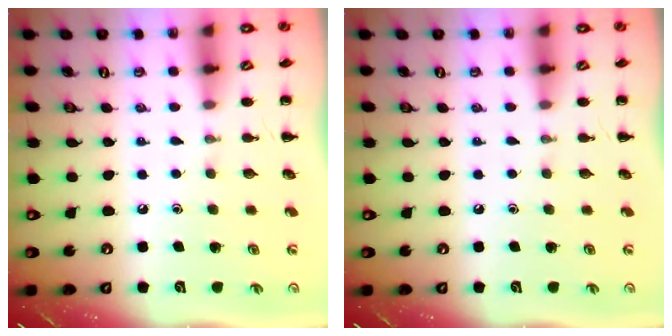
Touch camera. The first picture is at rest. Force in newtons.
{"total": 0.0}